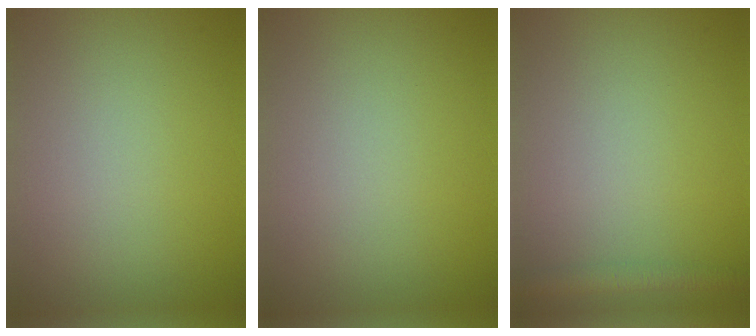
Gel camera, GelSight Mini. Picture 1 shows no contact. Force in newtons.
{"total": 0.0}
{"total": 1.8, "press": 1.8, "slide": 0.1}